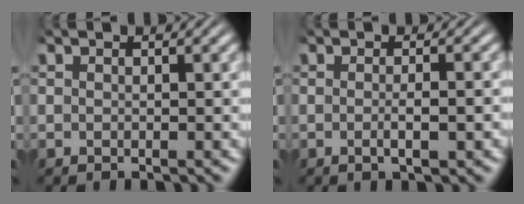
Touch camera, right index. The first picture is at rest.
{"total": 1.6, "force": [-0.7, 0.0, 1.4], "torque": [-0.025, -0.002, -0.013]}